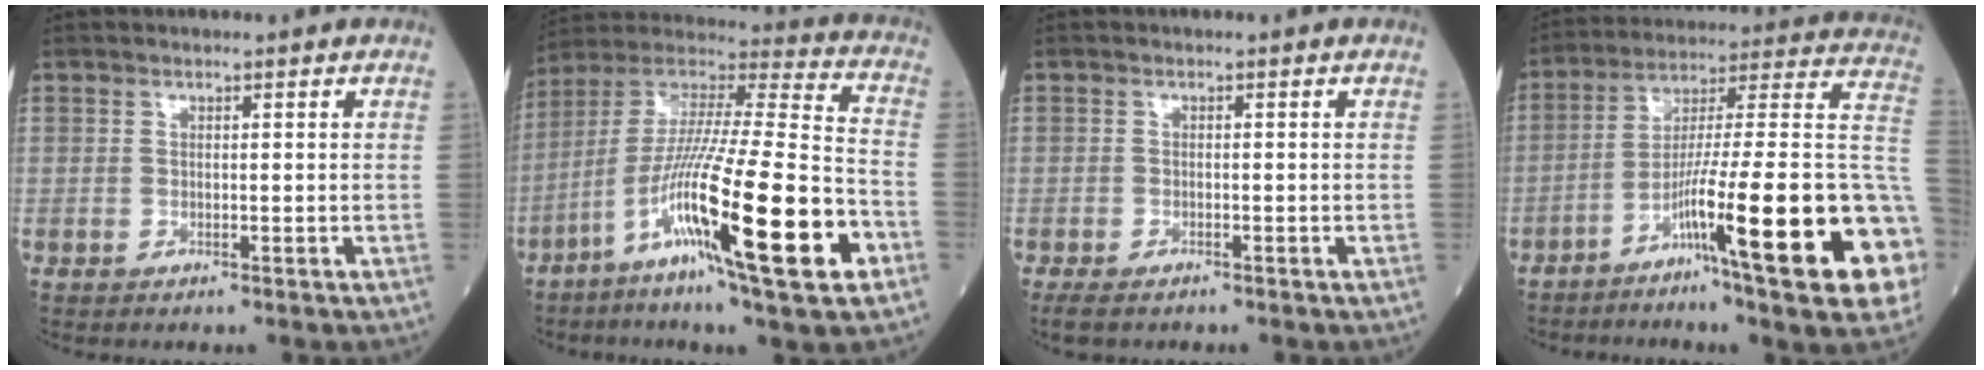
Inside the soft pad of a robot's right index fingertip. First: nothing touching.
{"total": 26.0, "force": [-9.9, 1.7, 24.0], "torque": [-0.415, -0.040, -0.176]}
{"total": 2.7, "force": [-2.2, 1.0, 1.4], "torque": [-0.028, -0.007, -0.032]}
{"total": 25.3, "force": [-9.5, 0.6, 23.5], "torque": [-0.282, -0.013, -0.155]}